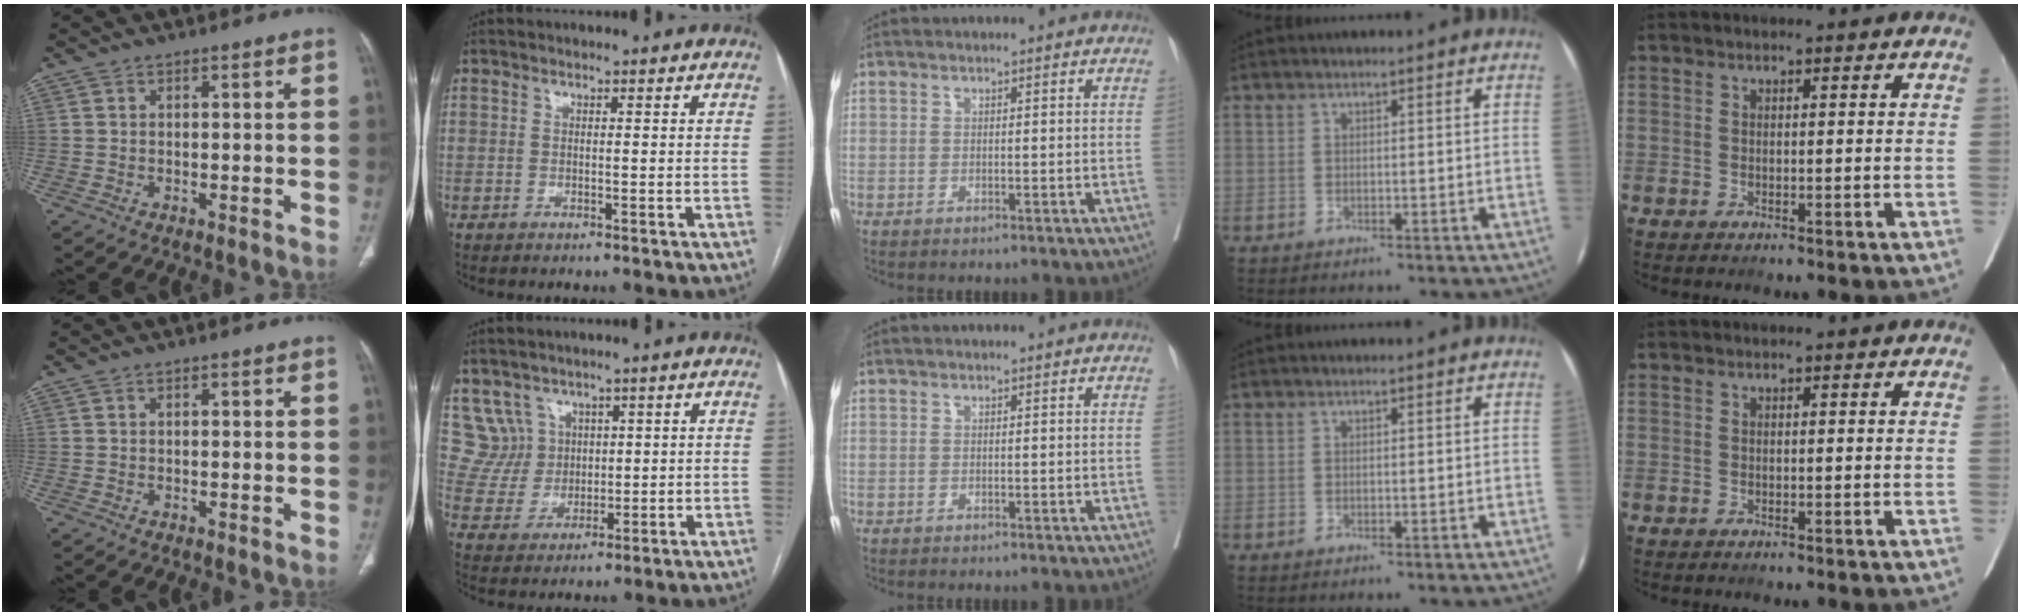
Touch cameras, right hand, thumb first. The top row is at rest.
{"index": {"total": 6.1, "force": [3.5, 4.9, -0.4], "torque": [0.003, 0.018, 0.080]}}